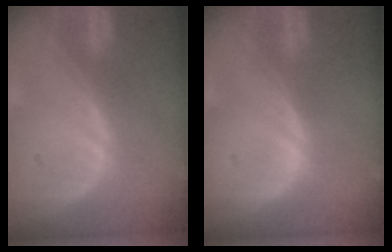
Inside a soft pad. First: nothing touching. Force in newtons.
{"total": 0.0}